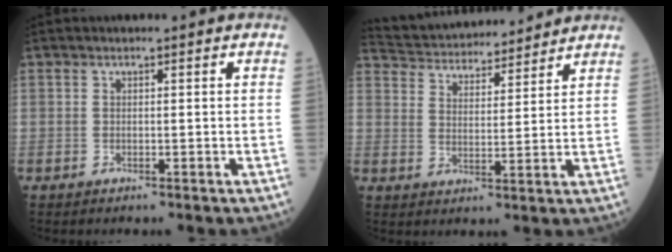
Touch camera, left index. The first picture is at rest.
{"total": 14.6, "force": [13.8, 2.7, 3.8], "torque": [-0.069, 0.026, 0.219]}